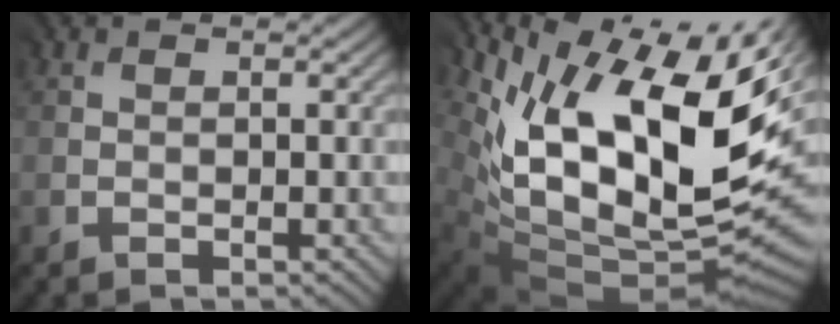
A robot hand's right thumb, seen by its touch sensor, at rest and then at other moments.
{"total": 19.3, "force": [4.7, 9.2, 16.4], "torque": [-0.277, -0.022, 0.106]}